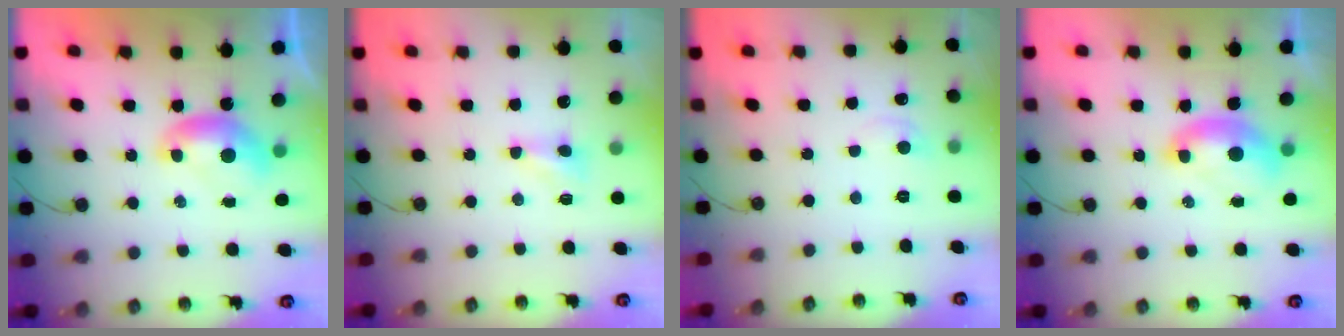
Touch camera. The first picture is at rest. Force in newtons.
{"total": 1.6, "press": 1.5, "slide": 0.5}
{"total": 1.1, "press": 0.9, "slide": 0.7}
{"total": 1.9, "press": 1.8, "slide": 0.6}